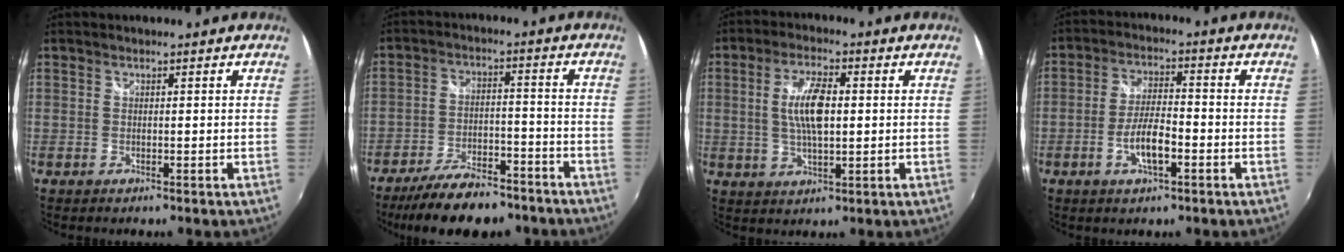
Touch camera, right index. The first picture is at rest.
{"total": 15.7, "force": [-12.7, 5.1, 7.7], "torque": [-0.154, -0.006, -0.189]}
{"total": 8.2, "force": [0.8, 3.0, 7.6], "torque": [-0.147, 0.005, 0.016]}
{"total": 7.1, "force": [-2.8, 2.0, 6.2], "torque": [-0.122, 0.000, -0.051]}